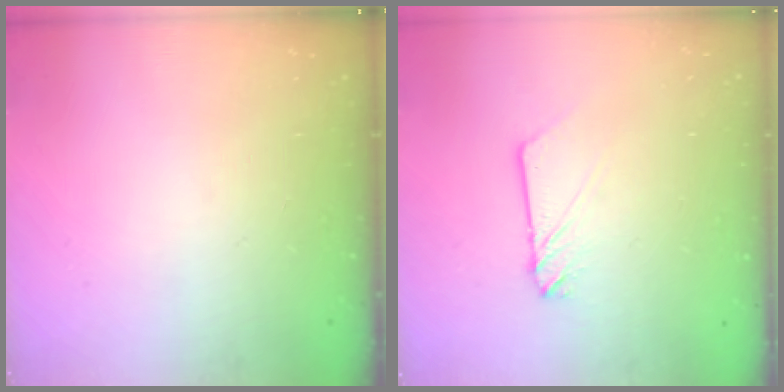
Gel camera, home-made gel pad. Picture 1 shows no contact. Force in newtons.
{"total": 3.0, "press": 3.0, "slide": 0.2}